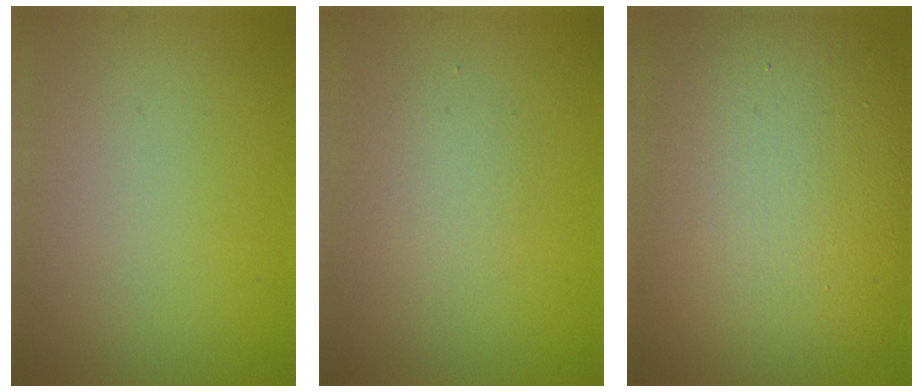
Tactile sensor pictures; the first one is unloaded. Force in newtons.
{"total": 1.7, "press": 1.7, "slide": 0.2}
{"total": 16.7, "press": 16.6, "slide": 1.6}